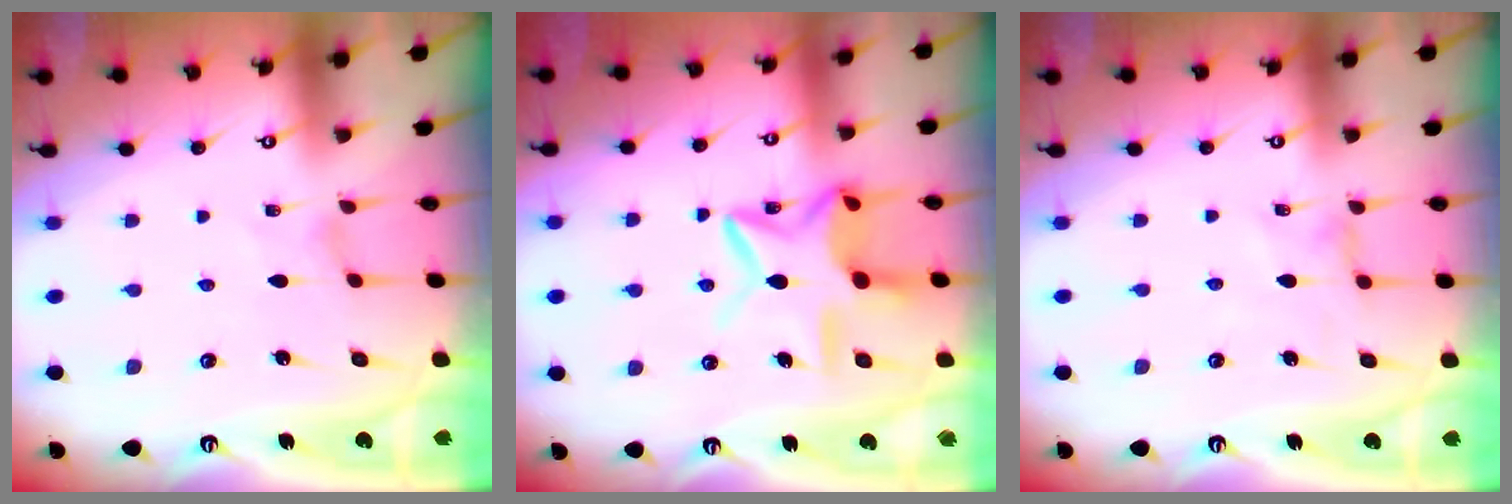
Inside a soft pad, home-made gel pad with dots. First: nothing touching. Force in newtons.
{"total": 13.5, "press": 13.5, "slide": 1.1}
{"total": 0.5, "press": 0.5, "slide": 0.2}